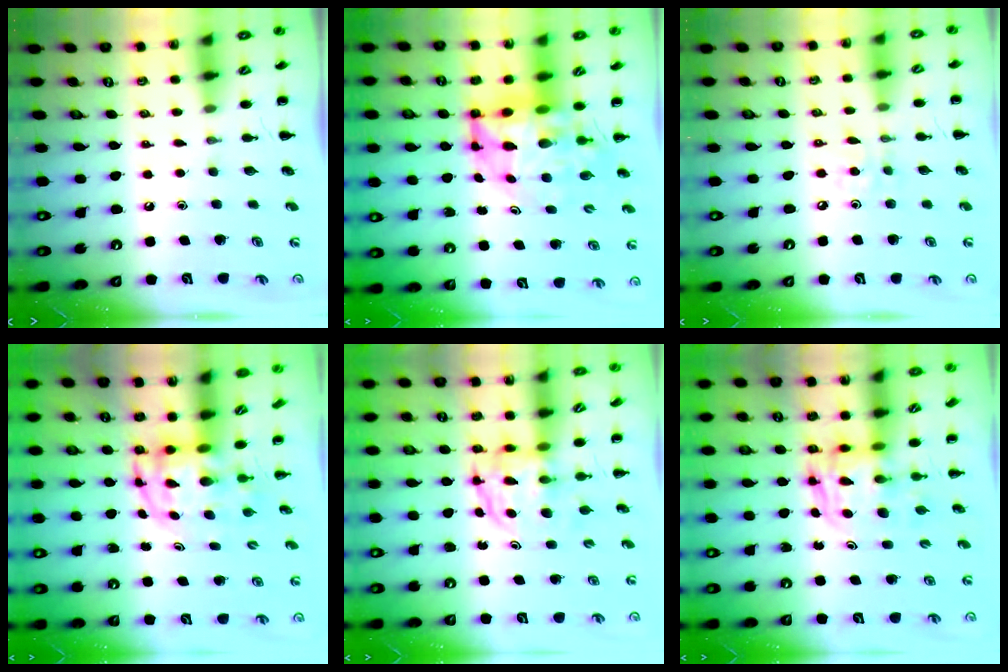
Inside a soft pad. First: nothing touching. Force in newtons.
{"total": 9.5, "press": 9.1, "slide": 2.8}
{"total": 2.2, "press": 2.1, "slide": 0.6}
{"total": 3.8, "press": 3.7, "slide": 0.7}
{"total": 3.7, "press": 3.7, "slide": 0.3}
{"total": 2.7, "press": 2.7, "slide": 0.2}